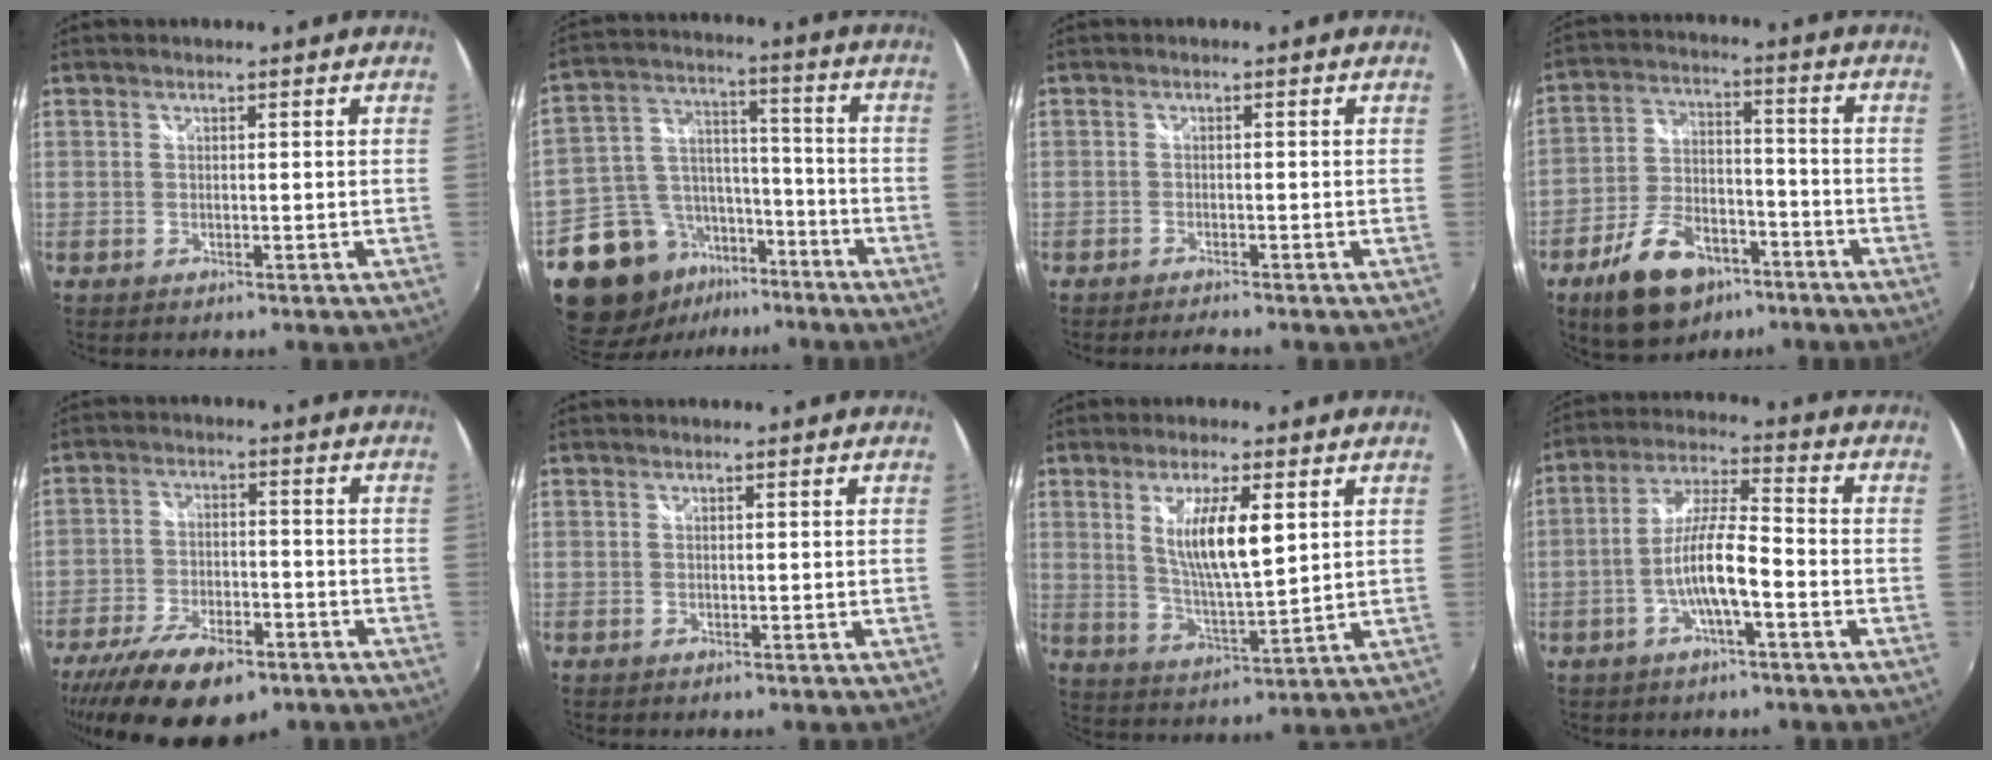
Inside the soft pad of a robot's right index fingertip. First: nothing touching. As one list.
[{"total": 16.0, "force": [-9.6, 11.0, 6.4], "torque": [-0.150, 0.044, -0.144]}, {"total": 2.2, "force": [-2.1, 0.2, 0.7], "torque": [-0.023, -0.010, -0.039]}, {"total": 14.8, "force": [-9.0, 8.3, 8.3], "torque": [-0.173, 0.007, -0.144]}, {"total": 17.0, "force": [-11.1, 7.5, 10.5], "torque": [-0.226, -0.034, -0.183]}, {"total": 0.0}, {"total": 10.0, "force": [3.1, 2.2, 9.3], "torque": [-0.168, -0.009, 0.062]}, {"total": 9.1, "force": [-3.5, 1.5, 8.3], "torque": [-0.169, 0.006, -0.063]}]